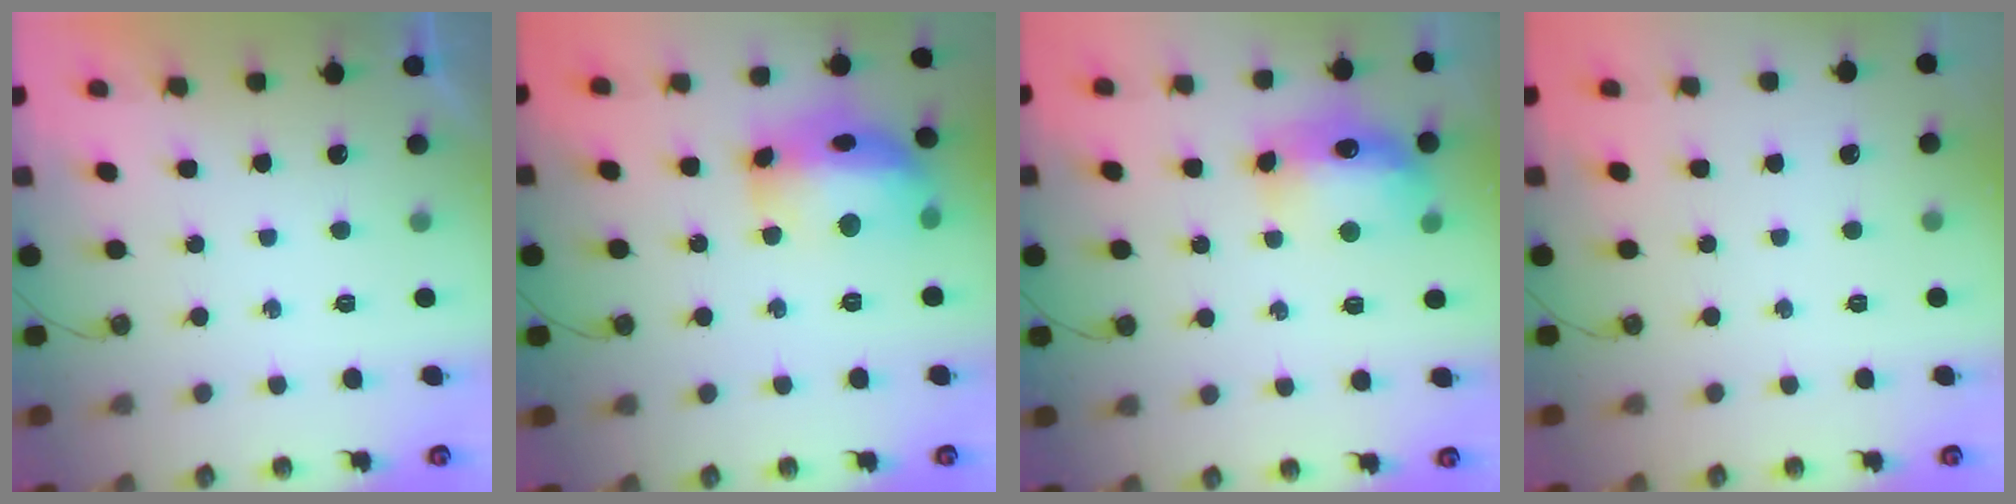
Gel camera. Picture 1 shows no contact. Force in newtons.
{"total": 18.9, "press": 18.8, "slide": 1.6}
{"total": 13.6, "press": 13.5, "slide": 1.5}
{"total": 0.0}